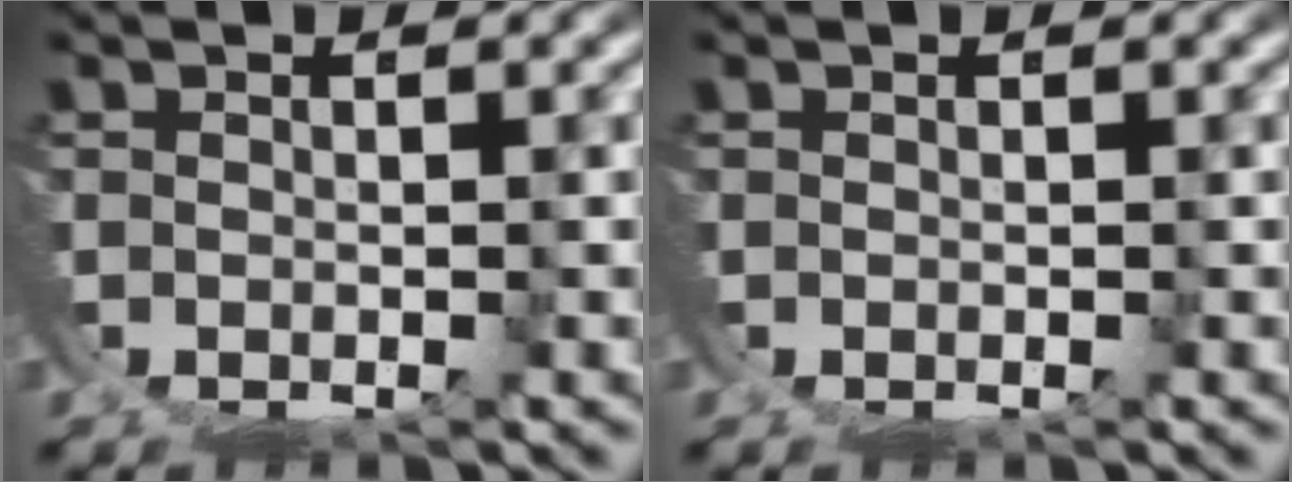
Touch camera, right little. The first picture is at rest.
{"total": 0.0}